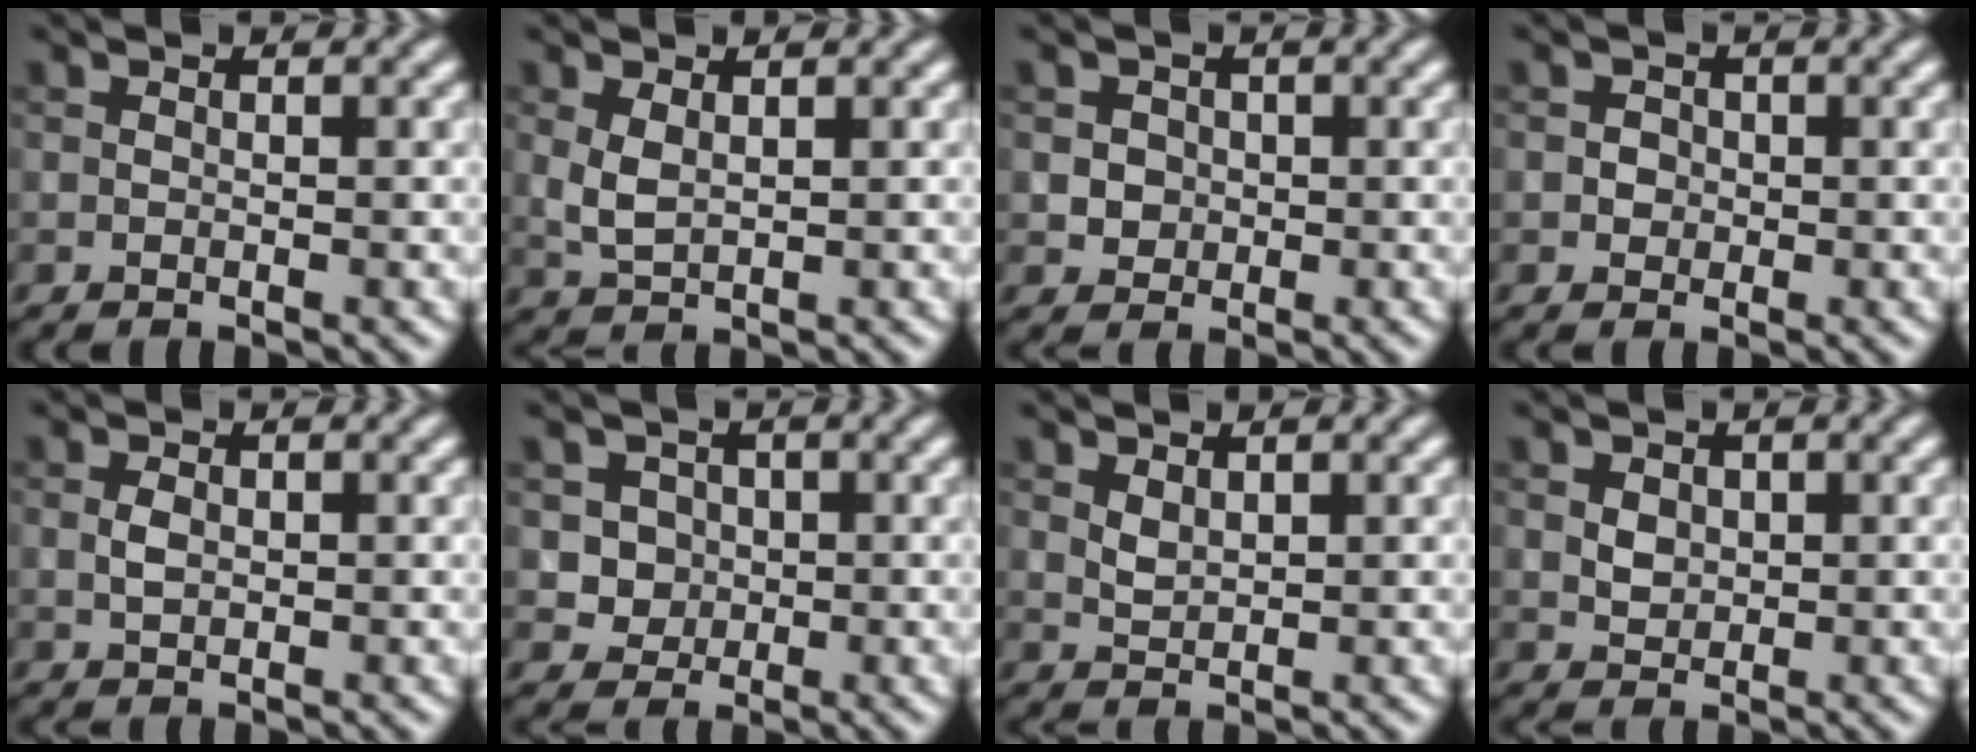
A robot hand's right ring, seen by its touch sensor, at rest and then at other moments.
{"total": 1.9, "force": [0.6, 0.9, 1.6], "torque": [-0.041, -0.001, 0.017]}
{"total": 2.1, "force": [0.3, 2.0, 0.8], "torque": [-0.003, 0.006, 0.010]}
{"total": 1.1, "force": [0.1, 1.1, 0.3], "torque": [0.006, 0.002, -0.003]}
{"total": 1.1, "force": [0.1, 0.7, 0.8], "torque": [-0.020, 0.000, 0.002]}
{"total": 2.8, "force": [0.6, 2.6, 0.9], "torque": [-0.008, 0.001, 0.022]}
{"total": 1.2, "force": [0.8, 0.5, 0.7], "torque": [-0.019, 0.000, 0.021]}
{"total": 1.5, "force": [0.5, 1.2, 0.8], "torque": [-0.014, 0.001, 0.008]}